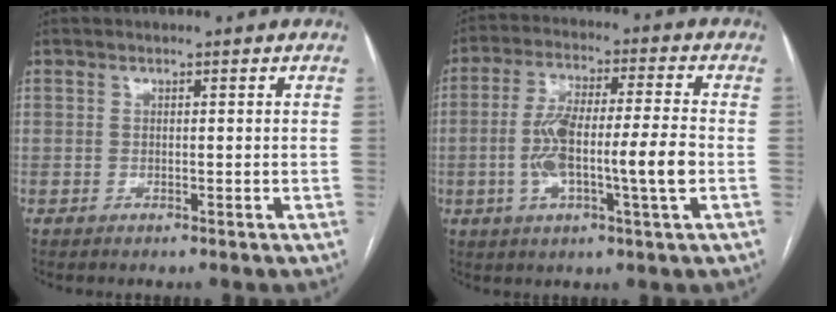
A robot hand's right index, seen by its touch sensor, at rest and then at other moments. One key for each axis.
{"total": 12.1, "fx": -2.3, "fy": 1.0, "fz": 11.9, "tx": -0.223, "ty": 0.011, "tz": -0.043}